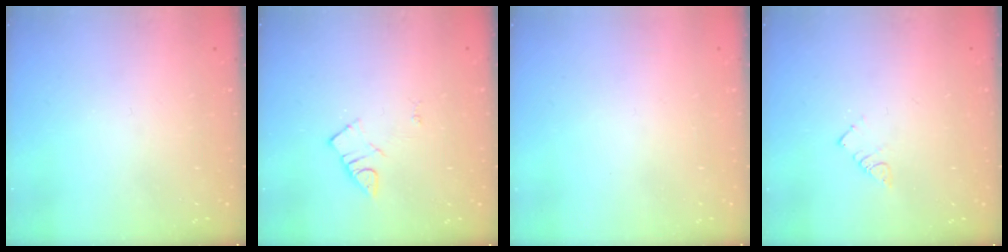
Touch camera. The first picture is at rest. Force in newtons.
{"total": 3.8, "press": 3.8, "slide": 0.4}
{"total": 1.7, "press": 1.7, "slide": 0.2}
{"total": 3.5, "press": 3.4, "slide": 0.2}